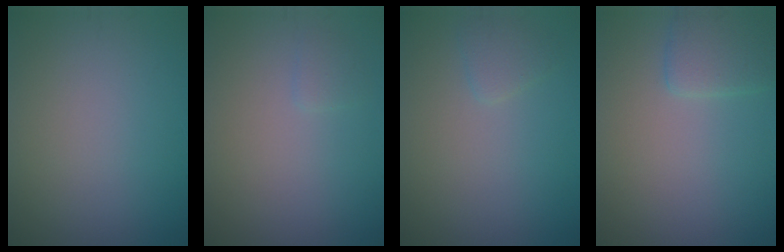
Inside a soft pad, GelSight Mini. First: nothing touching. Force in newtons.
{"total": 0.8, "press": 0.8, "slide": 0.1}
{"total": 1.2, "press": 1.2, "slide": 0.1}
{"total": 2.4, "press": 2.3, "slide": 0.2}